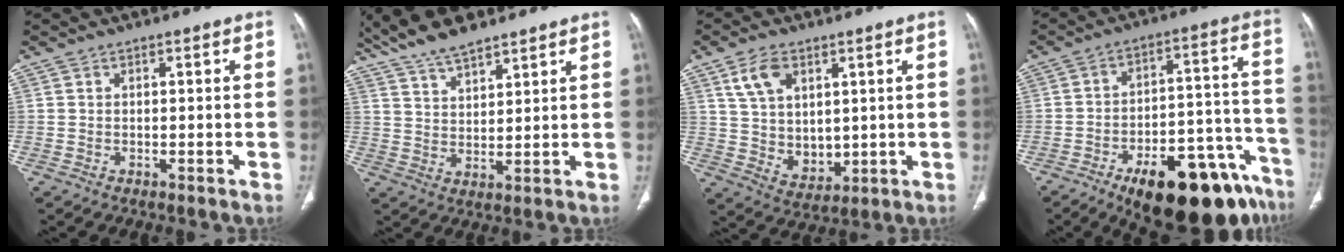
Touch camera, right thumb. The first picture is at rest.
{"total": 11.3, "force": [9.0, 3.5, 5.7], "torque": [-0.095, -0.030, 0.170]}
{"total": 10.0, "force": [4.2, 6.6, 6.2], "torque": [-0.092, -0.024, 0.095]}
{"total": 24.2, "force": [-15.2, 9.2, 16.4], "torque": [-0.143, 0.090, -0.215]}